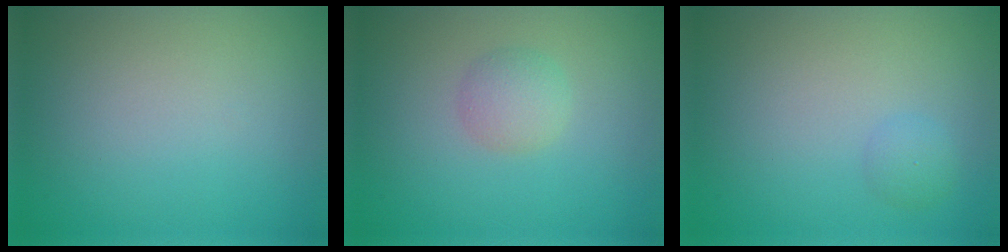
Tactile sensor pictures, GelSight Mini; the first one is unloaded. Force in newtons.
{"total": 1.9, "press": 1.9, "slide": 0.0}
{"total": 1.3, "press": 1.2, "slide": 0.1}